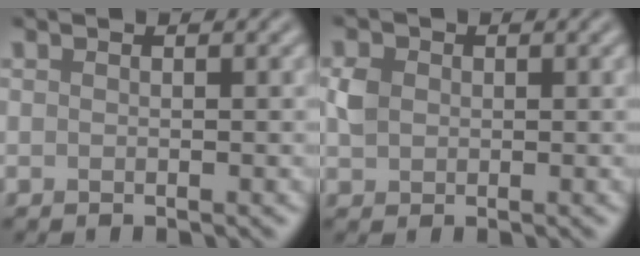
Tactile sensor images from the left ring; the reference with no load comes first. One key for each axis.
{"total": 1.9, "fx": 0.3, "fy": 1.7, "fz": 0.9, "tx": -0.019, "ty": 0.001, "tz": 0.003}